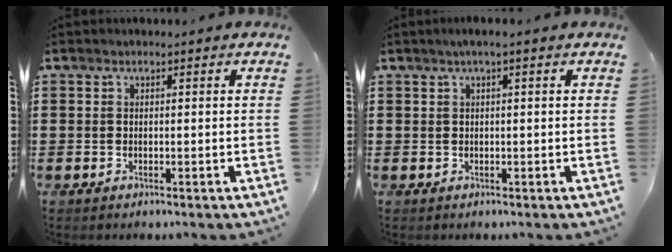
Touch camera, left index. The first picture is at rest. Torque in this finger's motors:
{"motor_torque": [0.46, 0.53, 0.04, -0.01]}